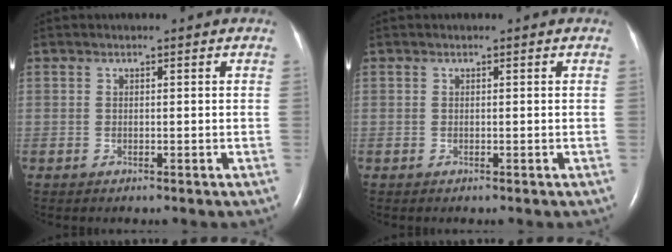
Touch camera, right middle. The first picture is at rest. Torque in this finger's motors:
{"motor_torque": [0.00, 0.00, 0.00, 0.00]}